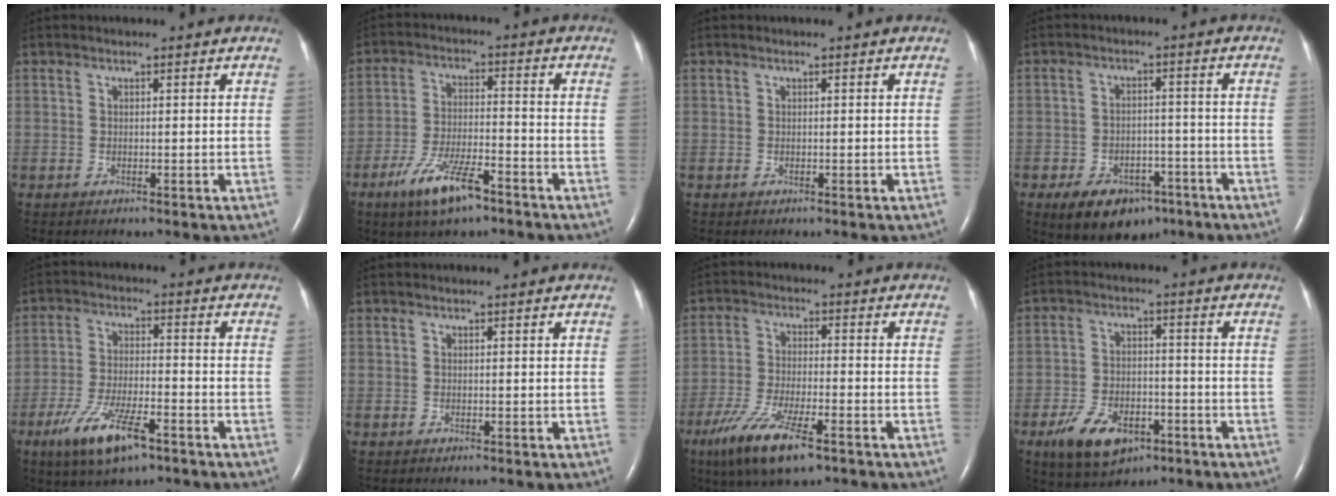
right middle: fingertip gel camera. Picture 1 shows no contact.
{"total": 9.2, "force": [-6.0, 2.1, 6.7], "torque": [-0.135, -0.011, -0.106]}
{"total": 0.0}
{"total": 9.8, "force": [-6.1, 5.9, 4.9], "torque": [-0.076, 0.009, -0.086]}
{"total": 10.2, "force": [-6.0, 2.5, 7.9], "torque": [-0.159, -0.016, -0.103]}
{"total": 0.0}
{"total": 10.6, "force": [-6.5, 2.2, 8.1], "torque": [-0.163, -0.023, -0.112]}
{"total": 9.5, "force": [-5.2, 5.1, 6.1], "torque": [-0.120, -0.004, -0.082]}